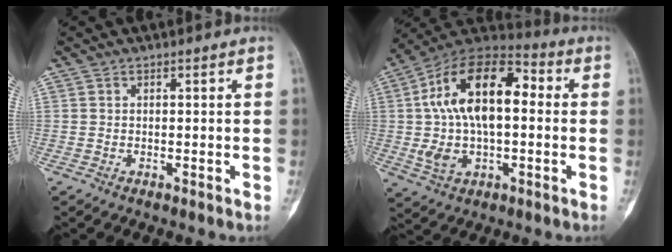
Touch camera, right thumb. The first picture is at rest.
{"total": 21.2, "force": [1.6, 11.9, 17.5], "torque": [-0.293, 0.035, 0.024]}